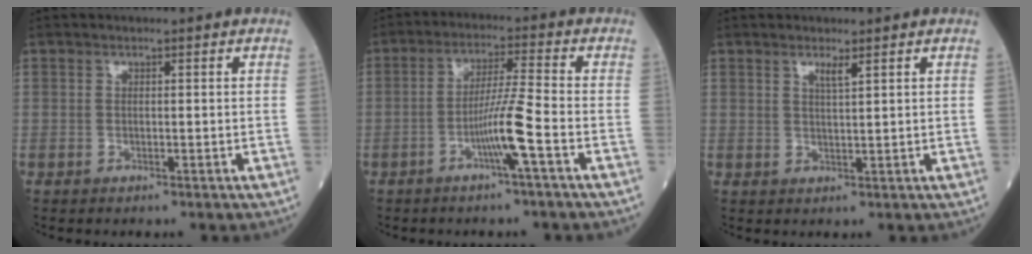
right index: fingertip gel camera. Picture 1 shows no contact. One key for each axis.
{"total": 9.0, "fx": -3.9, "fy": -1.2, "fz": 8.0, "tx": -0.154, "ty": 0.006, "tz": -0.073}
{"total": 1.6, "fx": 1.1, "fy": -0.1, "fz": 1.2, "tx": -0.024, "ty": -0.005, "tz": 0.020}